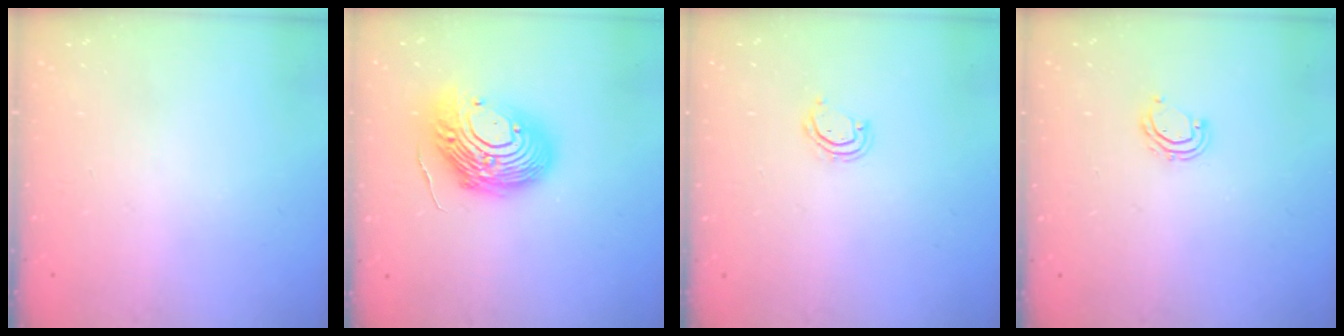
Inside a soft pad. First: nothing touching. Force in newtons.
{"total": 16.8, "press": 16.7, "slide": 1.9}
{"total": 3.7, "press": 3.6, "slide": 0.3}
{"total": 4.5, "press": 4.4, "slide": 0.4}